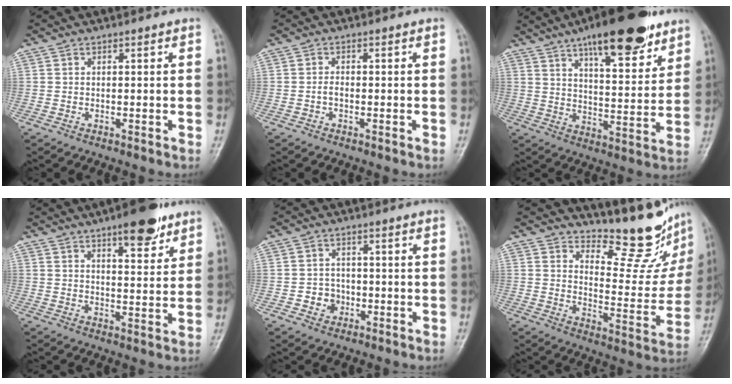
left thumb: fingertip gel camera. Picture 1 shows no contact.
{"total": 1.2, "force": [-0.5, 0.7, 0.9], "torque": [-0.013, 0.003, -0.012]}
{"total": 19.0, "force": [12.4, 5.9, 13.0], "torque": [-0.160, -0.056, 0.194]}
{"total": 9.7, "force": [6.3, 3.2, 6.6], "torque": [-0.071, -0.034, 0.090]}
{"total": 4.0, "force": [-1.2, 3.6, 1.2], "torque": [0.007, 0.011, -0.022]}
{"total": 15.1, "force": [13.3, 4.1, 5.7], "torque": [-0.041, -0.130, 0.178]}